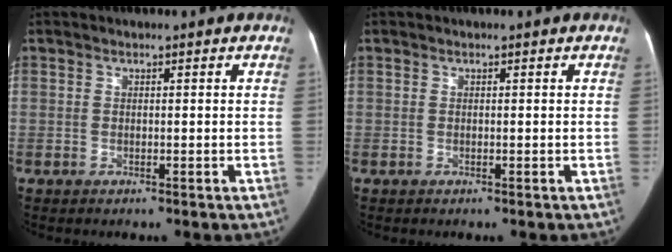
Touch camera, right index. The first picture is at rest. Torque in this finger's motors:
{"motor_torque": [0.00, 0.00, 0.00, 0.00]}